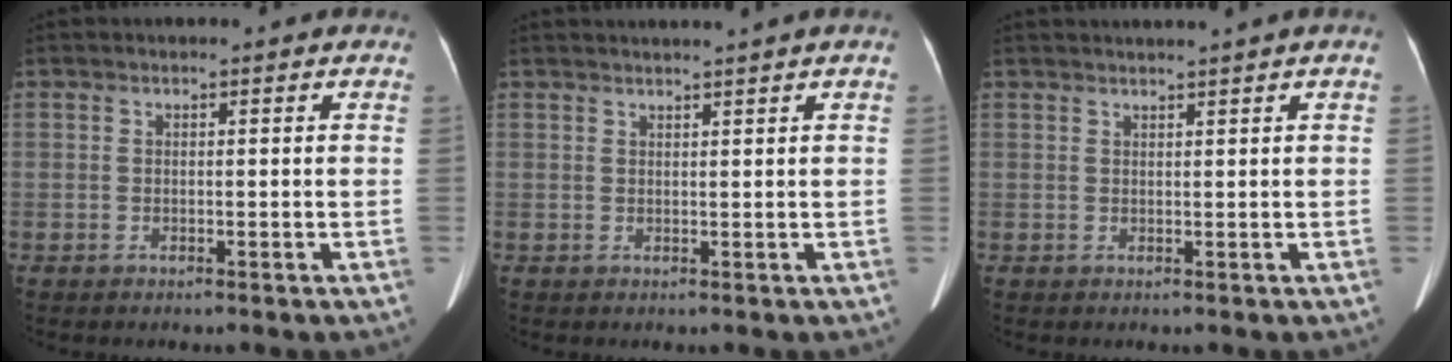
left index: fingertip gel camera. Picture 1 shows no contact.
{"total": 3.0, "force": [2.5, -1.1, 1.3], "torque": [-0.012, 0.013, 0.039]}
{"total": 2.5, "force": [2.0, -0.9, 1.1], "torque": [-0.011, 0.011, 0.036]}